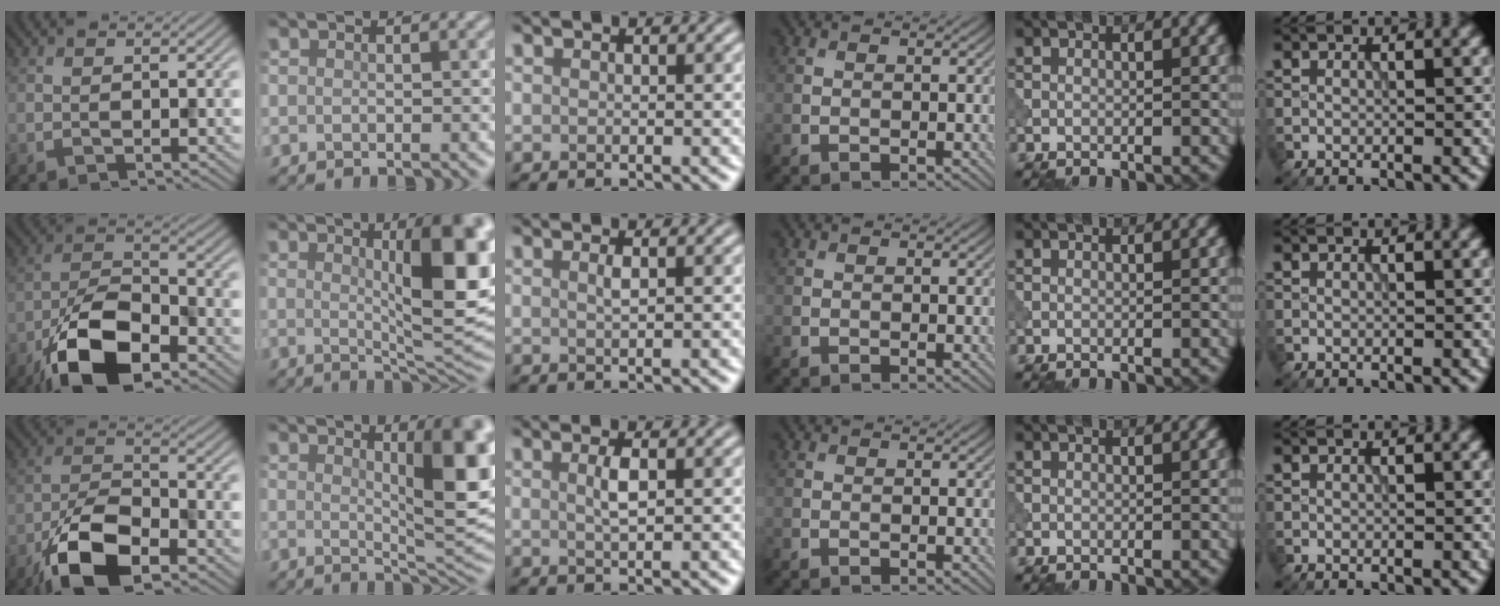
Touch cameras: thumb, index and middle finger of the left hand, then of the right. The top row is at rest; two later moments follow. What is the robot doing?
{"motion": "shake", "object": "bell"}